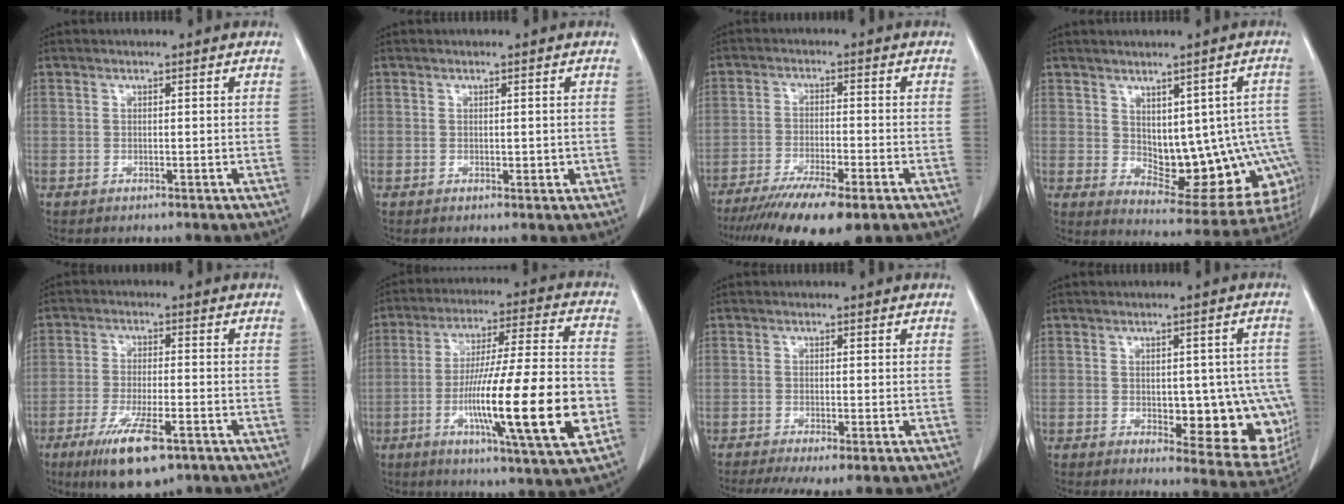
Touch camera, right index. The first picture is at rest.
{"total": 1.2, "force": [0.0, 0.7, 1.0], "torque": [-0.010, -0.002, 0.002]}
{"total": 11.9, "force": [-8.5, 1.7, 8.3], "torque": [-0.135, -0.028, -0.136]}
{"total": 16.0, "force": [-1.1, 8.4, 13.6], "torque": [-0.131, 0.011, 0.008]}
{"total": 10.5, "force": [-6.1, 2.4, 8.1], "torque": [-0.148, -0.022, -0.098]}
{"total": 21.6, "force": [-5.6, 1.1, 20.8], "torque": [-0.333, -0.015, -0.089]}
{"total": 6.0, "force": [-4.3, 0.9, 4.1], "torque": [-0.065, -0.016, -0.070]}
{"total": 13.8, "force": [-2.3, 6.3, 12.0], "torque": [-0.113, 0.009, -0.010]}